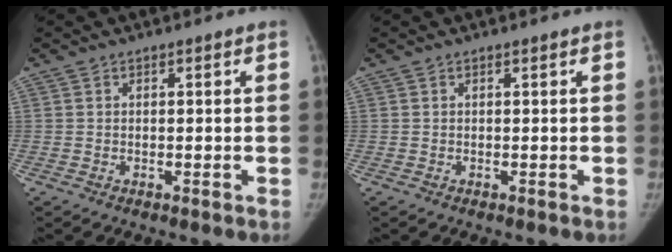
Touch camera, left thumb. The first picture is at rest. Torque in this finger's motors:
{"motor_torque": [0.19, 0.00, 0.25, -0.31, 0.04]}